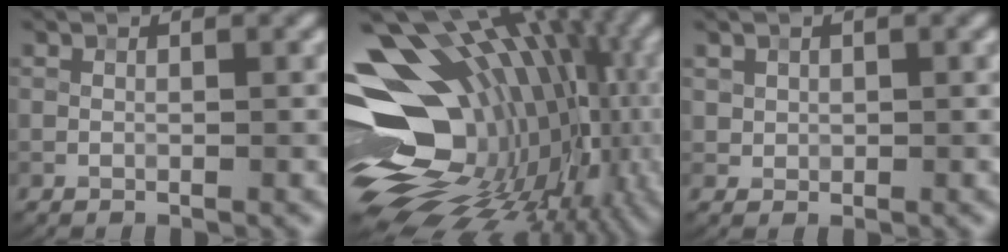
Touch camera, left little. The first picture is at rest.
{"total": 19.7, "force": [-1.7, 14.0, 13.7], "torque": [-0.232, 0.009, -0.010]}
{"total": 1.4, "force": [0.7, 1.2, 0.5], "torque": [-0.015, -0.009, 0.027]}